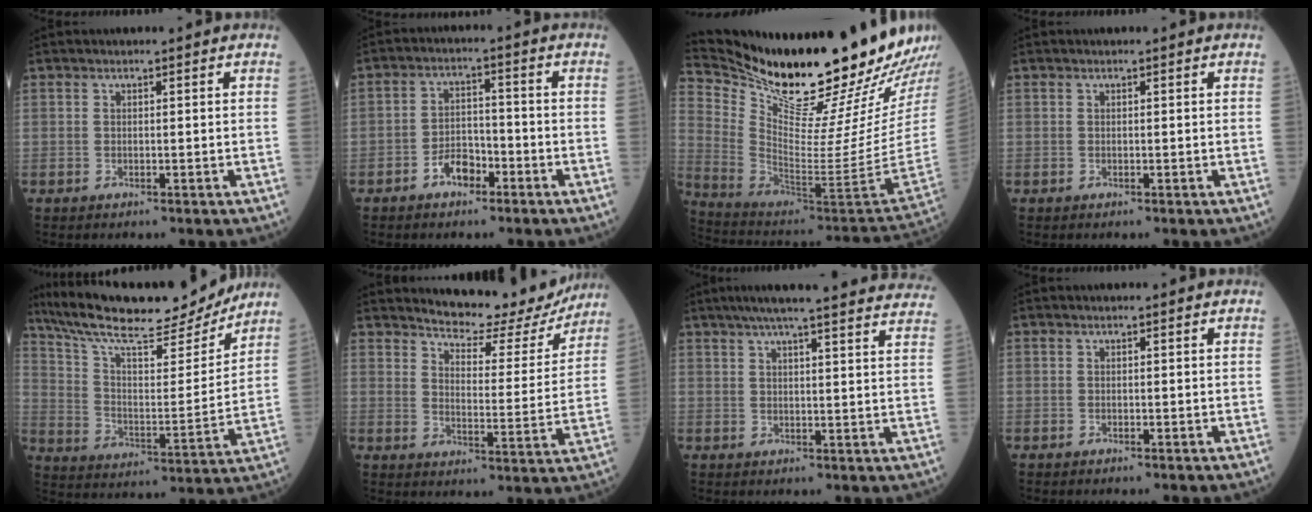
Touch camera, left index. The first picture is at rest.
{"total": 4.4, "force": [-2.7, 2.4, 2.4], "torque": [-0.045, 0.009, -0.051]}
{"total": 31.2, "force": [26.7, 3.2, 15.8], "torque": [-0.273, -0.103, 0.394]}
{"total": 0.0}
{"total": 20.0, "force": [17.8, 3.1, 8.6], "torque": [-0.152, -0.002, 0.280]}
{"total": 13.2, "force": [12.5, 3.1, 2.9], "torque": [-0.038, -0.026, 0.155]}
{"total": 26.7, "force": [24.2, 1.3, 11.3], "torque": [-0.167, -0.024, 0.288]}
{"total": 0.0}